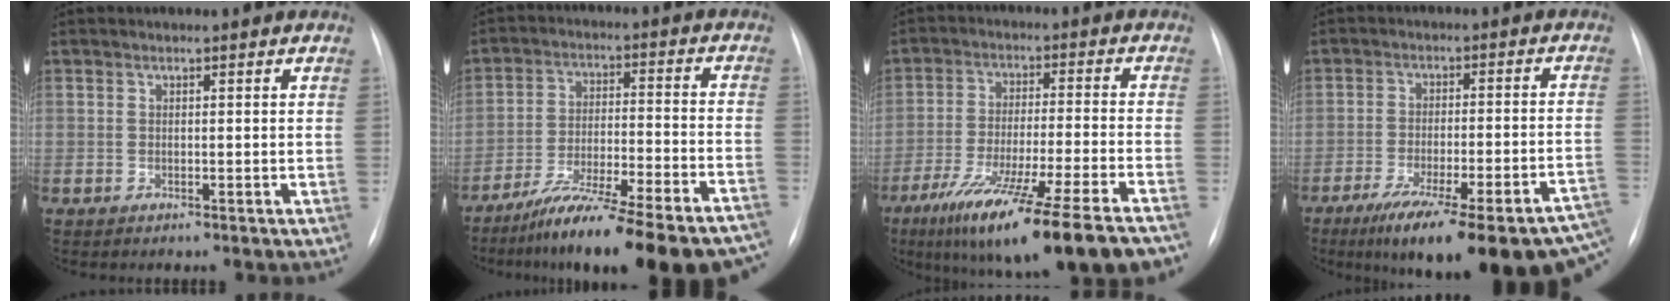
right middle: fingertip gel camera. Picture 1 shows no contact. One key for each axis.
{"total": 24.7, "fx": -20.8, "fy": 2.4, "fz": 13.1, "tx": -0.142, "ty": -0.004, "tz": -0.305}
{"total": 21.9, "fx": -15.4, "fy": 0.9, "fz": 15.6, "tx": -0.204, "ty": -0.045, "tz": -0.245}
{"total": 25.5, "fx": -17.4, "fy": 4.3, "fz": 18.1, "tx": -0.198, "ty": -0.012, "tz": -0.239}